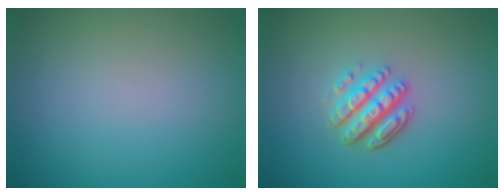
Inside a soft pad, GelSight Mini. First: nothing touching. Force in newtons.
{"total": 4.3, "press": 3.3, "slide": 2.7}